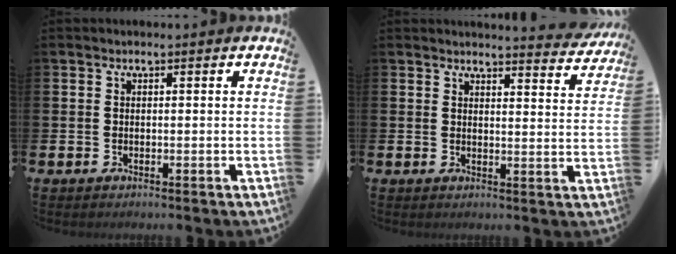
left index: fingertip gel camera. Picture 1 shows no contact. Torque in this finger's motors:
{"motor_torque": [0.79, -1.35, 0.13, 0.02]}